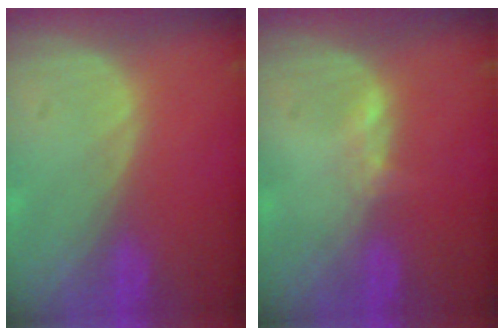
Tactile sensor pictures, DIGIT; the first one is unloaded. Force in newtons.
{"total": 1.1, "press": 1.1, "slide": 0.3}